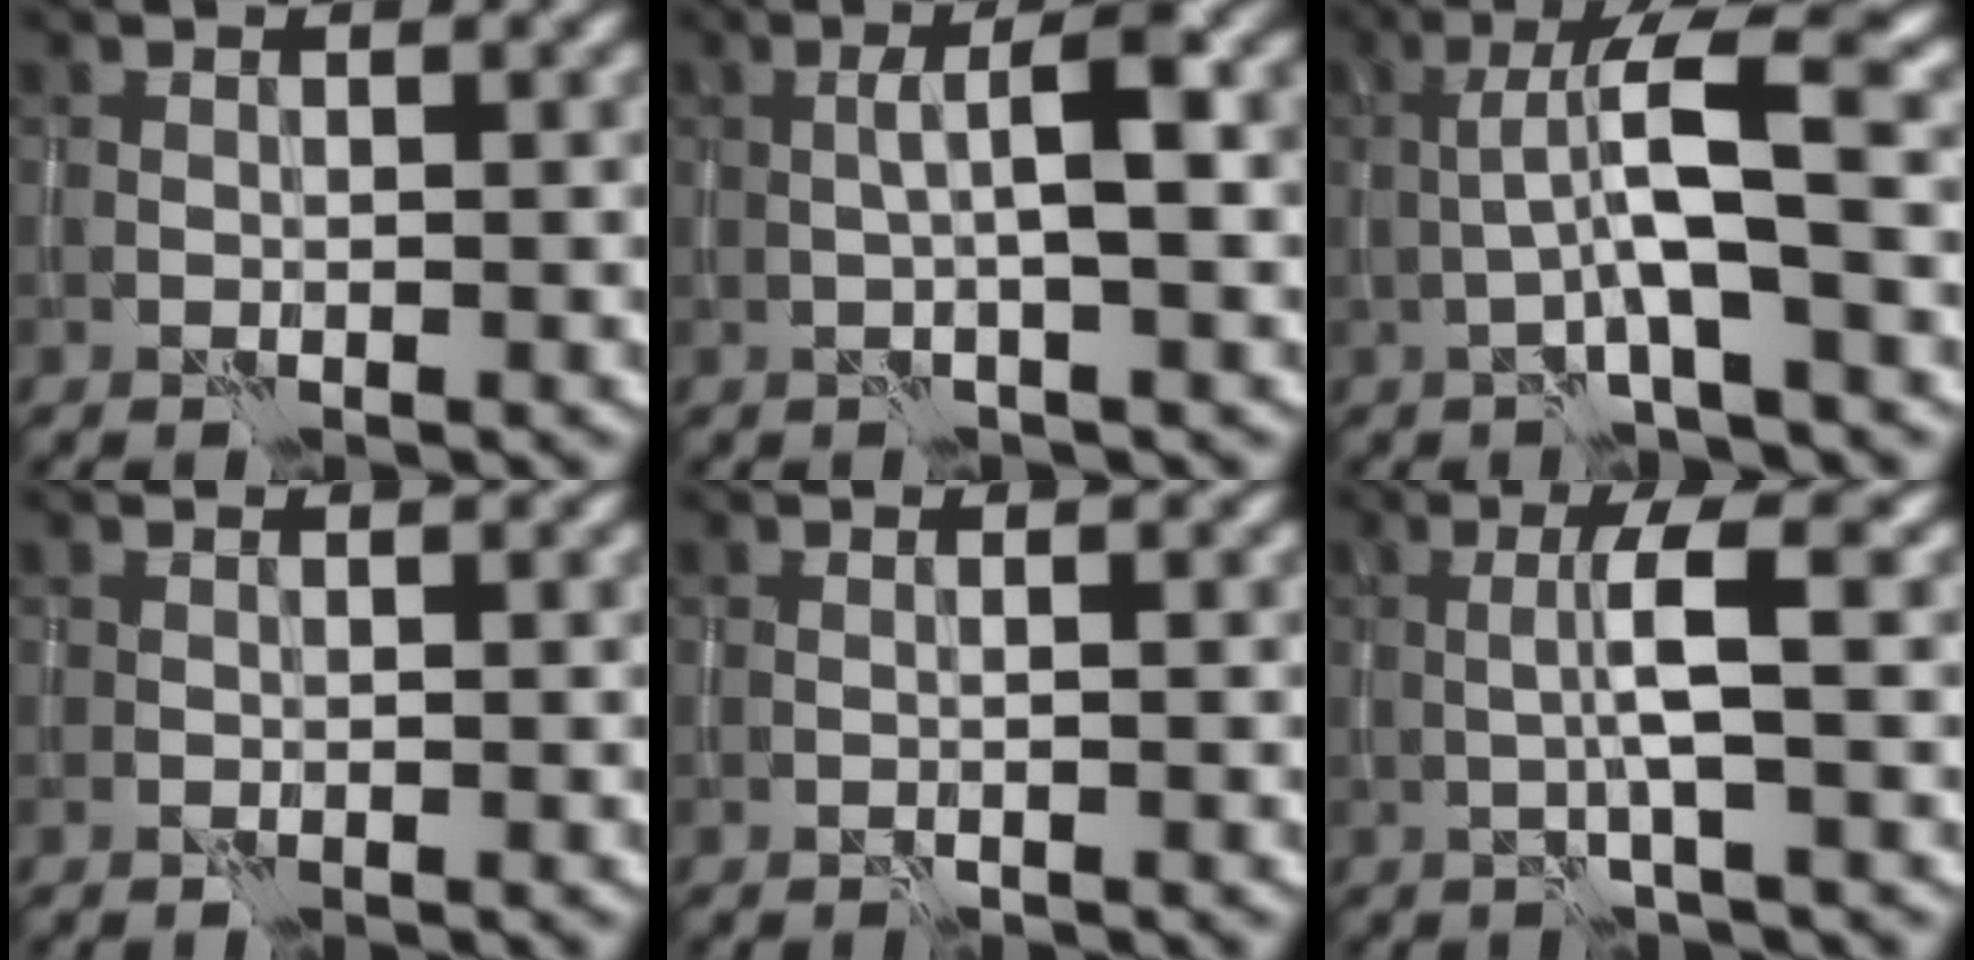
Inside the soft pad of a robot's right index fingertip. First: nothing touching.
{"total": 5.5, "force": [0.2, 1.0, 5.4], "torque": [-0.089, 0.014, 0.000]}
{"total": 6.4, "force": [-0.7, 0.9, 6.3], "torque": [-0.111, 0.018, -0.013]}
{"total": 0.0}
{"total": 0.6, "force": [-0.1, 0.1, 0.6], "torque": [-0.008, 0.002, -0.005]}
{"total": 3.5, "force": [-0.1, 0.3, 3.5], "torque": [-0.063, 0.005, -0.004]}